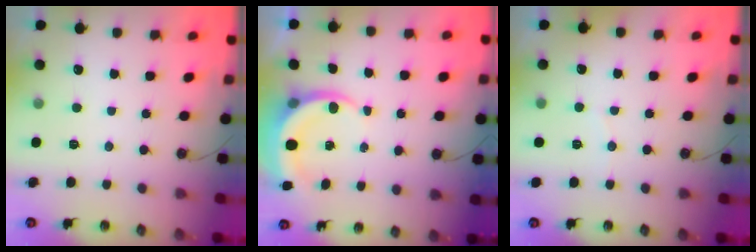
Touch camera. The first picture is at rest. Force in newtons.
{"total": 5.9, "press": 5.8, "slide": 0.4}
{"total": 2.3, "press": 2.0, "slide": 1.0}